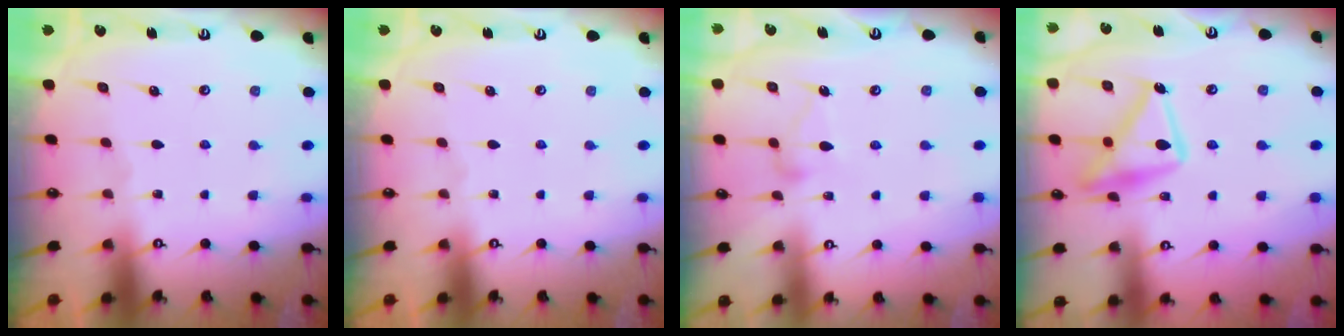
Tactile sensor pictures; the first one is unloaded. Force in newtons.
{"total": 0.0}
{"total": 10.0, "press": 9.9, "slide": 0.5}
{"total": 16.6, "press": 16.6, "slide": 0.9}